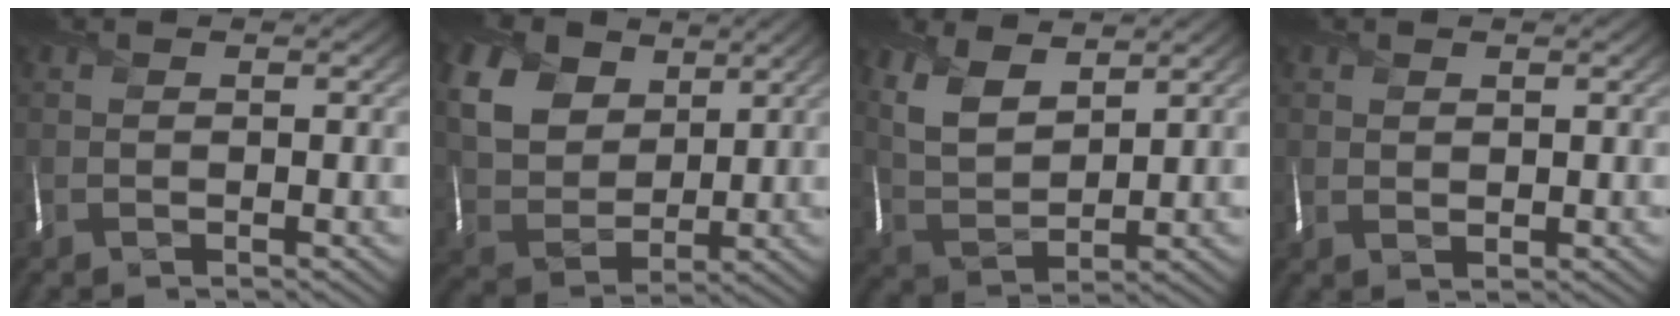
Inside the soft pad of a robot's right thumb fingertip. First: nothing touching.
{"total": 13.7, "force": [6.8, 9.4, 7.2], "torque": [-0.211, 0.014, 0.141]}
{"total": 7.4, "force": [4.5, 3.5, 4.8], "torque": [-0.121, 0.002, 0.094]}
{"total": 1.3, "force": [0.9, 0.8, 0.5], "torque": [-0.010, -0.001, 0.021]}